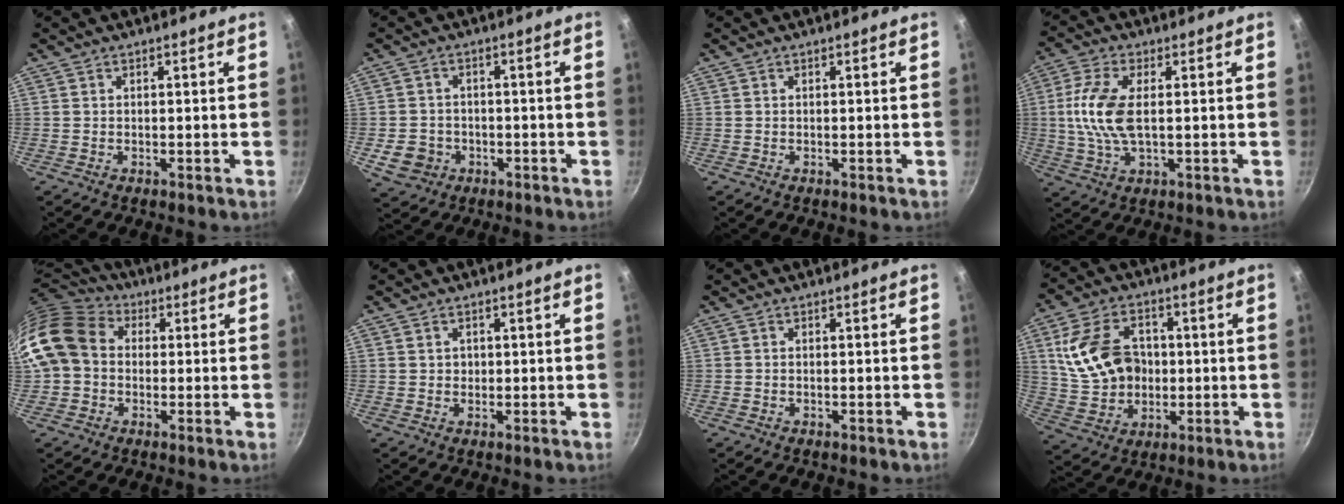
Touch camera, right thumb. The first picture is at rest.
{"total": 6.3, "force": [-1.9, 5.4, 2.5], "torque": [-0.032, 0.019, -0.022]}
{"total": 0.0}
{"total": 10.0, "force": [0.7, 4.7, 8.8], "torque": [-0.191, 0.006, 0.008]}
{"total": 14.2, "force": [0.8, 11.6, 8.0], "torque": [-0.137, 0.029, -0.001]}
{"total": 1.4, "force": [0.3, 1.2, 0.5], "torque": [-0.003, 0.003, 0.005]}
{"total": 0.0}
{"total": 15.0, "force": [1.8, 11.5, 9.6], "torque": [-0.164, 0.010, 0.044]}